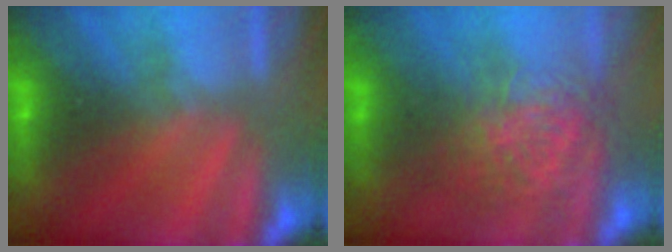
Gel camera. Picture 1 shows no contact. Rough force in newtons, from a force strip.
{"total": 3.6}